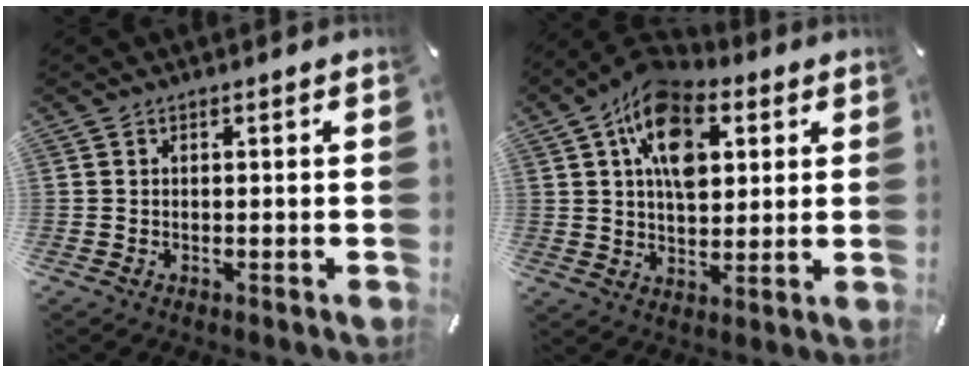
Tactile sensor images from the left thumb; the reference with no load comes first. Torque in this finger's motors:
{"motor_torque": [0.71, 0.58, 1.93, -0.86, 0.49]}